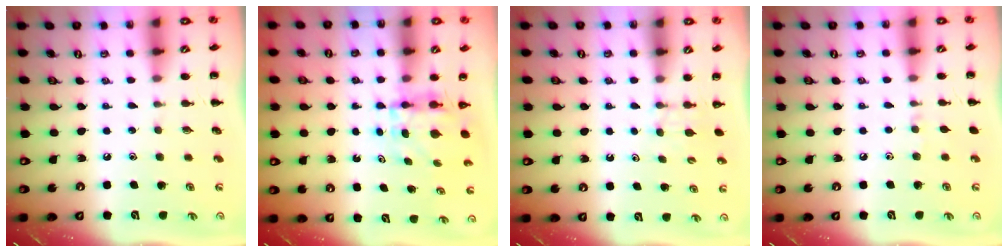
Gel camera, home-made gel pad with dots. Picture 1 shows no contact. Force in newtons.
{"total": 3.9, "press": 3.9, "slide": 0.3}
{"total": 2.6, "press": 2.4, "slide": 1.0}
{"total": 4.2, "press": 4.0, "slide": 1.4}